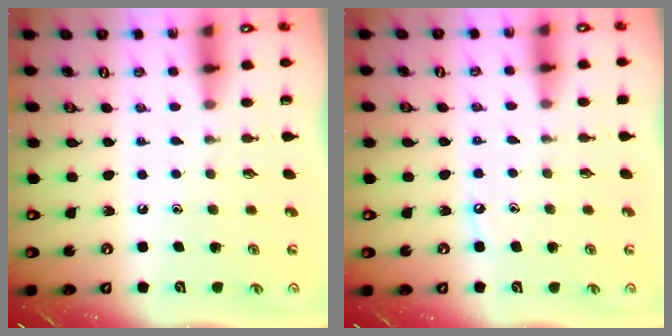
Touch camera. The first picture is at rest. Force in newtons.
{"total": 4.0, "press": 3.9, "slide": 0.6}